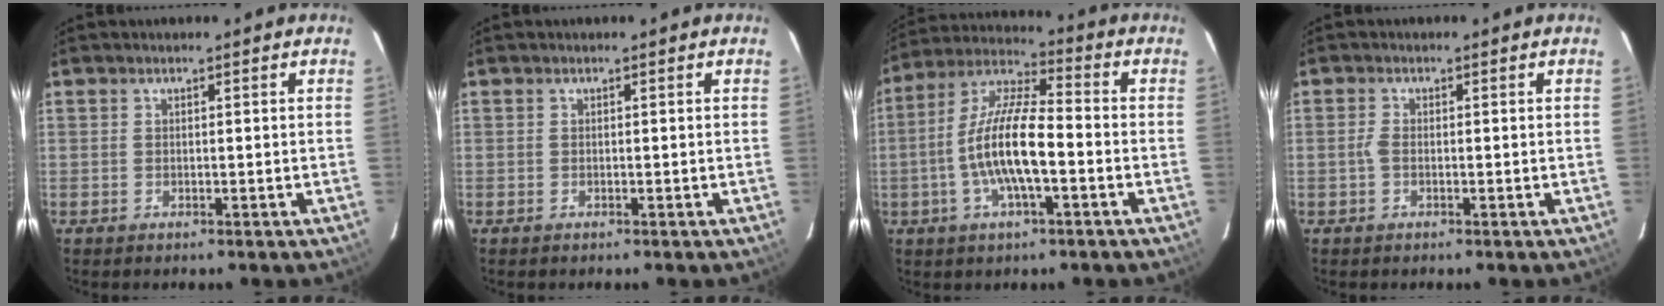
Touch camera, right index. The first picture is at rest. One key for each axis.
{"total": 0.0}
{"total": 13.2, "fx": -3.3, "fy": 3.4, "fz": 12.3, "tx": -0.247, "ty": 0.002, "tz": -0.065}
{"total": 1.5, "fx": -0.4, "fy": 0.7, "fz": 1.2, "tx": -0.028, "ty": 0.003, "tz": -0.010}